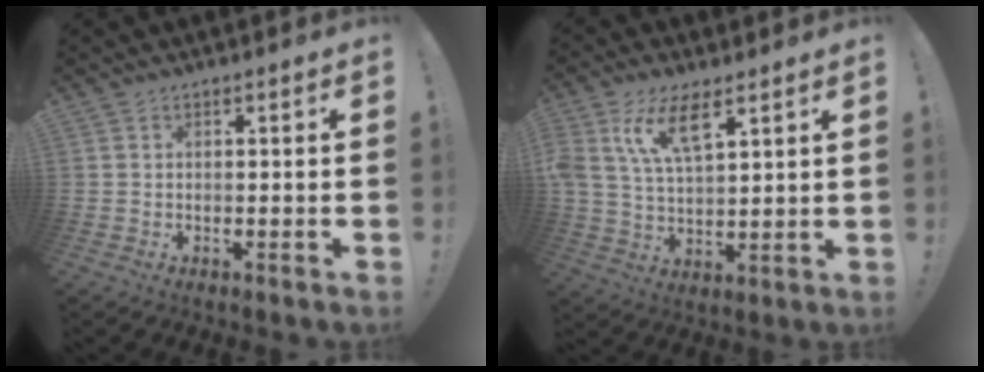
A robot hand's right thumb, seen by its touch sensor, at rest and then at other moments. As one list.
[{"total": 12.0, "force": [6.6, 4.9, 8.8], "torque": [-0.177, -0.015, 0.120]}]